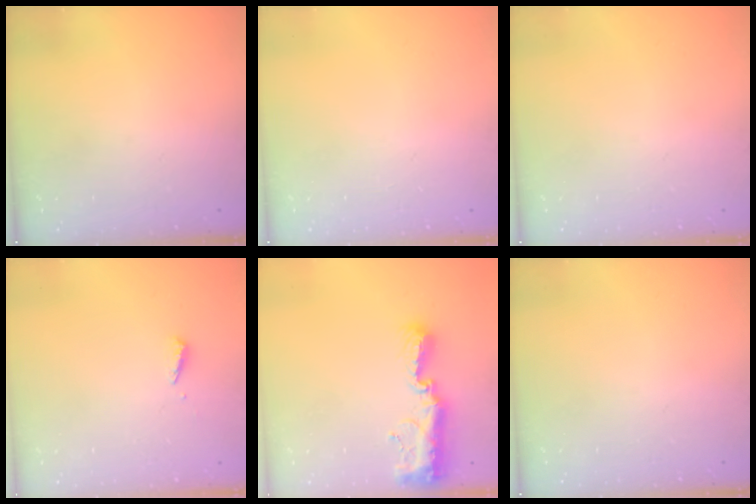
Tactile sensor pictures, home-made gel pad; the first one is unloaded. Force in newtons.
{"total": 0.0}
{"total": 0.0}
{"total": 2.5, "press": 2.5, "slide": 0.1}
{"total": 11.5, "press": 11.4, "slide": 0.9}
{"total": 0.0}